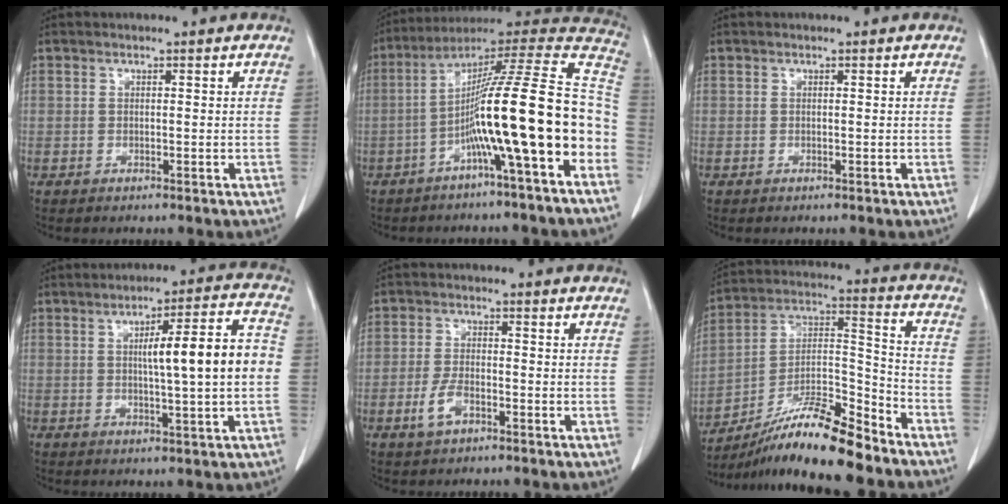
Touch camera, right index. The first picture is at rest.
{"total": 20.7, "force": [-5.9, -0.1, 19.8], "torque": [-0.291, 0.024, -0.104]}
{"total": 0.0}
{"total": 11.1, "force": [0.3, 0.6, 11.1], "torque": [-0.161, 0.021, 0.004]}
{"total": 4.1, "force": [-2.0, 1.7, 3.1], "torque": [-0.066, 0.000, -0.038]}
{"total": 15.9, "force": [-13.1, 1.2, 8.9], "torque": [-0.155, 0.013, -0.229]}